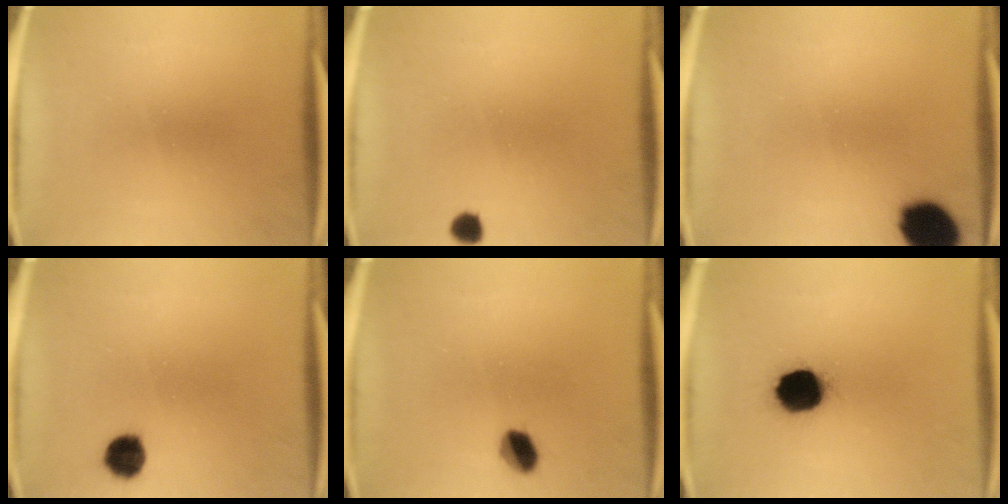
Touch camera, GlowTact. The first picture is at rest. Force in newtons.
{"total": 2.1}
{"total": 11.9}
{"total": 4.9}
{"total": 4.6}
{"total": 12.8}